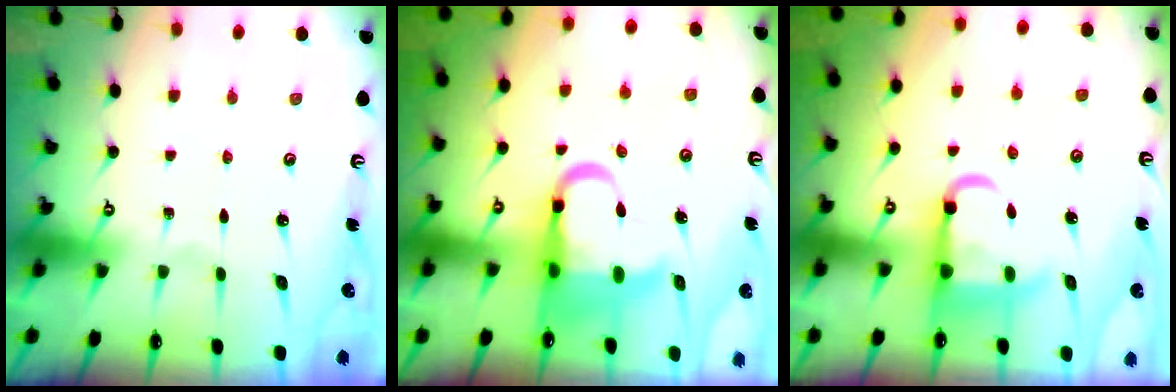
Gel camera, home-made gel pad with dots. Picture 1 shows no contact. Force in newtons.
{"total": 12.2, "press": 11.7, "slide": 3.4}
{"total": 9.8, "press": 9.7, "slide": 1.4}